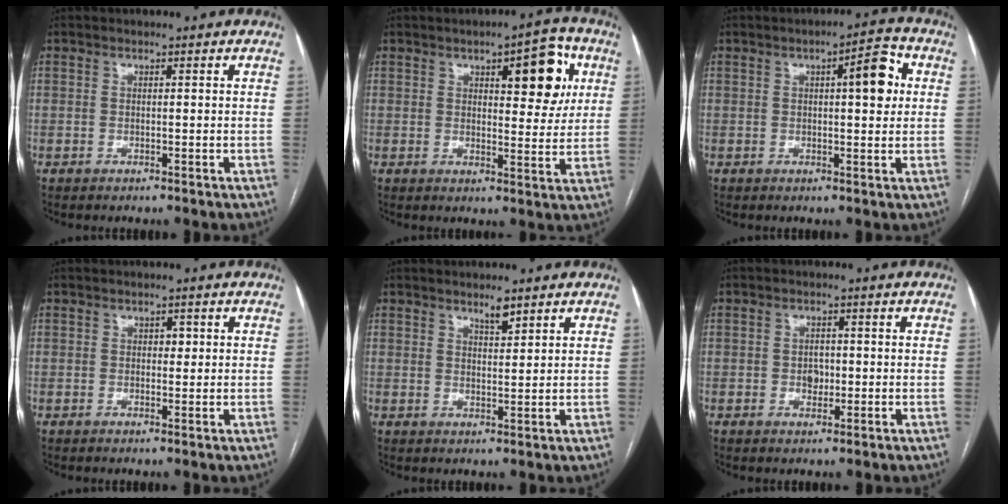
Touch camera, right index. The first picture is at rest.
{"total": 9.5, "force": [3.6, 3.2, 8.2], "torque": [-0.101, 0.012, 0.047]}
{"total": 6.6, "force": [1.5, 1.6, 6.2], "torque": [-0.084, 0.014, 0.016]}
{"total": 1.4, "force": [0.3, 0.9, 1.0], "torque": [-0.011, 0.004, 0.003]}
{"total": 2.5, "force": [2.0, 0.5, 1.5], "torque": [-0.030, -0.002, 0.036]}
{"total": 2.2, "force": [-0.3, 1.6, 1.5], "torque": [-0.019, 0.004, -0.002]}